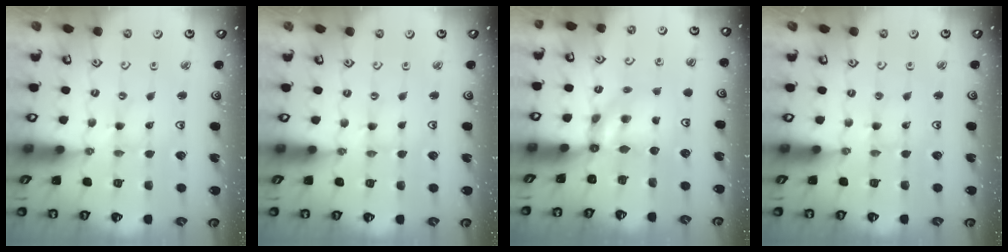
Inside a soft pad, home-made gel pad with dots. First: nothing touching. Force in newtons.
{"total": 0.0}
{"total": 6.5, "press": 6.5, "slide": 0.4}
{"total": 1.2, "press": 1.2, "slide": 0.2}